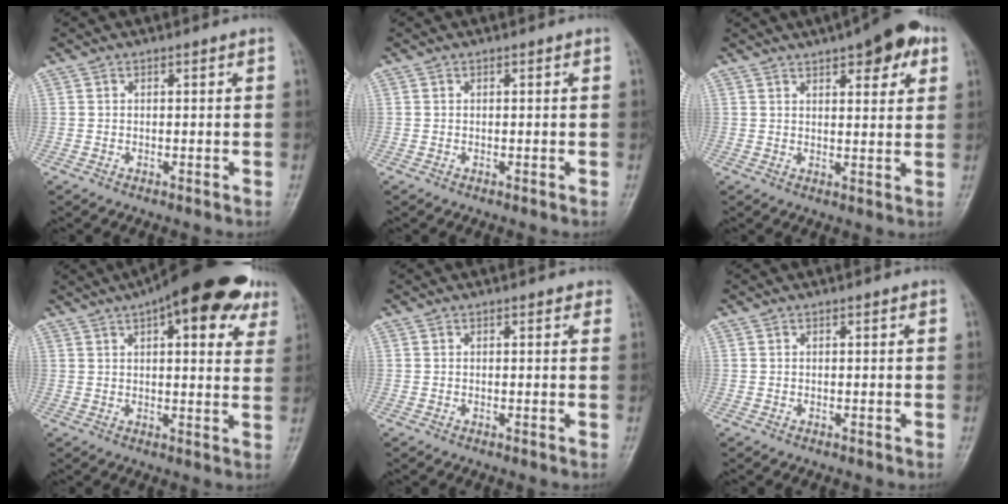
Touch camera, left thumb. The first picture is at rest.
{"total": 0.0}
{"total": 10.0, "force": [5.4, 3.7, 7.6], "torque": [-0.070, -0.008, 0.068]}
{"total": 19.0, "force": [10.6, 7.2, 13.9], "torque": [-0.160, -0.002, 0.137]}
{"total": 0.9, "force": [0.6, 0.5, 0.5], "torque": [0.000, -0.002, 0.000]}
{"total": 0.0}